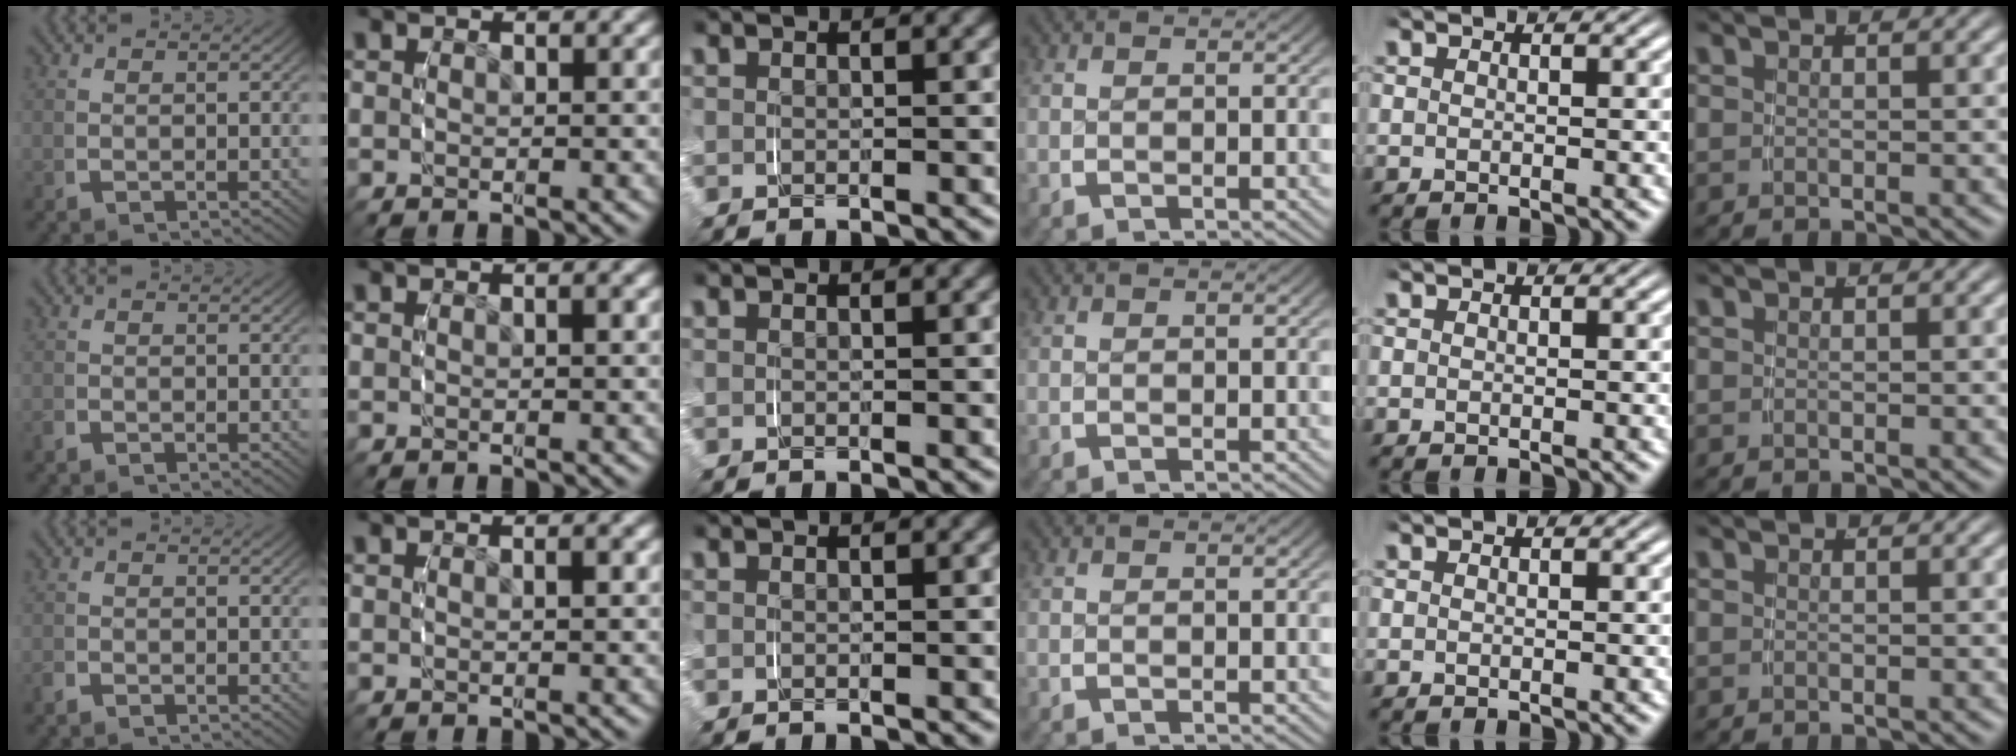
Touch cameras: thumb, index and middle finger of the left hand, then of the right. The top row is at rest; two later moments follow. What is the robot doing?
{"motion": "grasp_and_lifting", "object": "lipstick"}